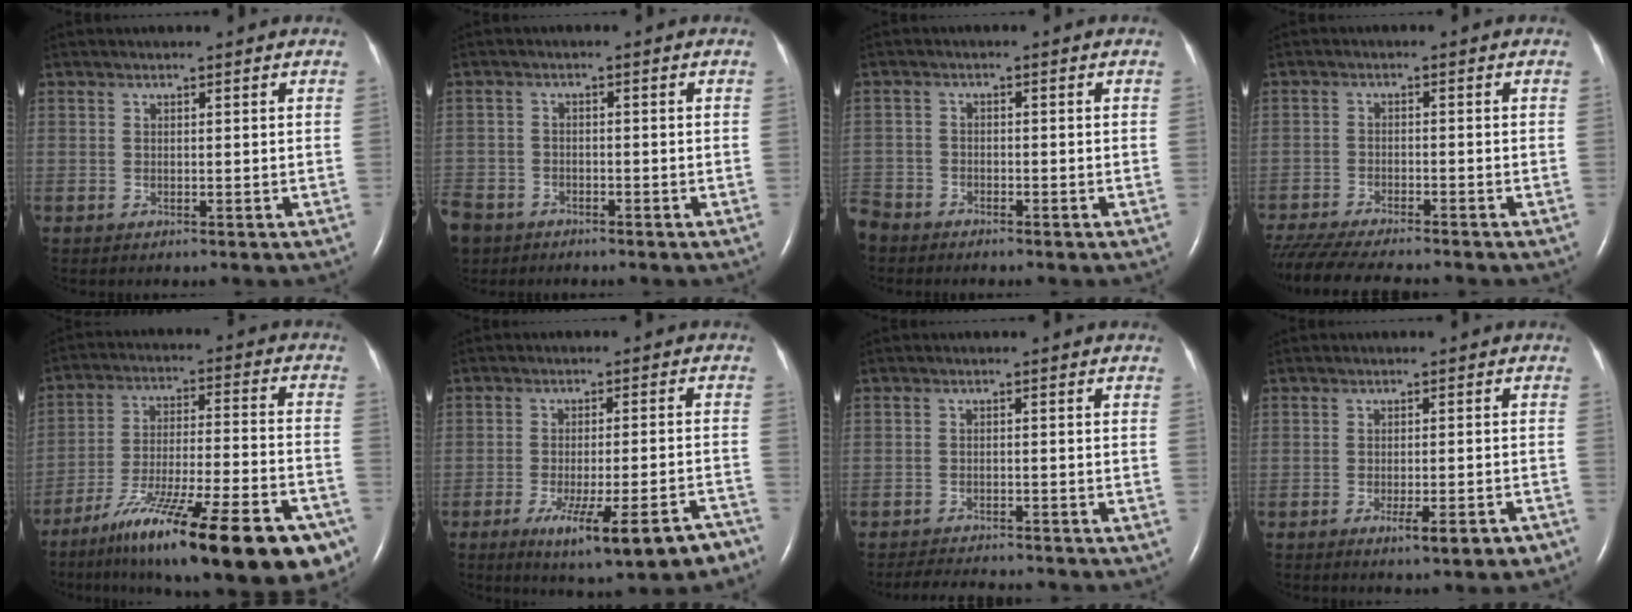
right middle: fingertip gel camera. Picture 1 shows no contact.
{"total": 9.8, "force": [-6.2, 6.9, 3.0], "torque": [-0.103, -0.010, -0.114]}
{"total": 4.4, "force": [-3.9, 1.9, 0.3], "torque": [-0.003, -0.005, -0.082]}
{"total": 13.4, "force": [-11.8, 1.6, 6.1], "torque": [-0.108, -0.028, -0.181]}
{"total": 27.0, "force": [-17.6, 4.7, 19.9], "torque": [-0.240, -0.013, -0.277]}
{"total": 13.2, "force": [-8.7, 1.8, 9.8], "torque": [-0.110, -0.007, -0.118]}
{"total": 6.5, "force": [-6.1, 0.8, 1.9], "torque": [-0.030, -0.013, -0.091]}
{"total": 4.9, "force": [-3.0, 0.7, 3.7], "torque": [-0.047, -0.006, -0.037]}